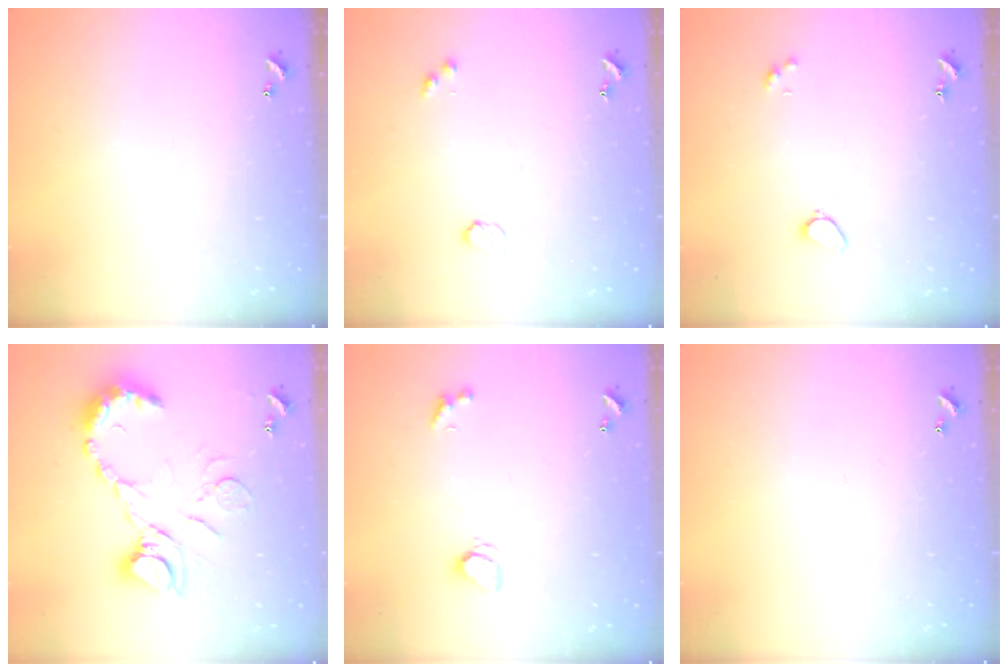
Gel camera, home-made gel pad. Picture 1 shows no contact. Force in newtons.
{"total": 2.9, "press": 2.9, "slide": 0.5}
{"total": 2.0, "press": 1.9, "slide": 0.6}
{"total": 14.9, "press": 14.9, "slide": 0.7}
{"total": 2.0, "press": 2.0, "slide": 0.3}
{"total": 0.0}